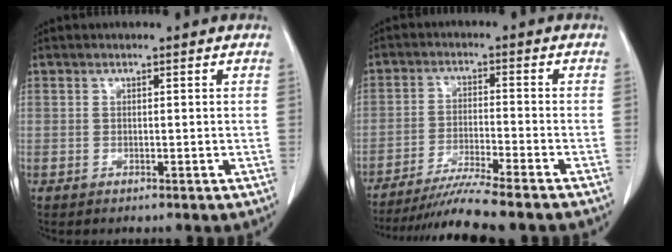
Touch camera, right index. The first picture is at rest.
{"total": 10.3, "force": [-9.0, -1.3, 4.9], "torque": [-0.071, -0.024, -0.146]}